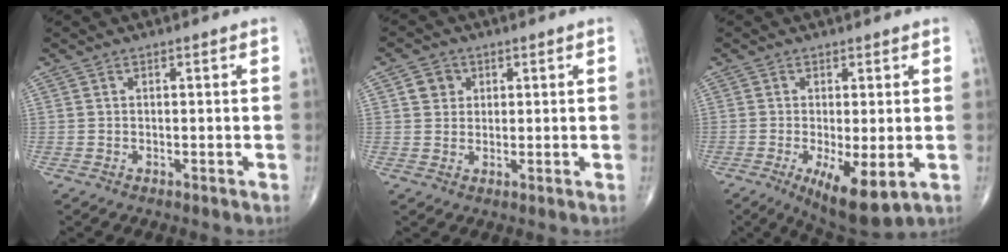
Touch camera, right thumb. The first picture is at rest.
{"total": 3.6, "force": [1.2, 3.2, 1.1], "torque": [-0.002, -0.003, 0.017]}
{"total": 9.2, "force": [-2.6, 3.0, 8.3], "torque": [-0.136, -0.022, -0.034]}